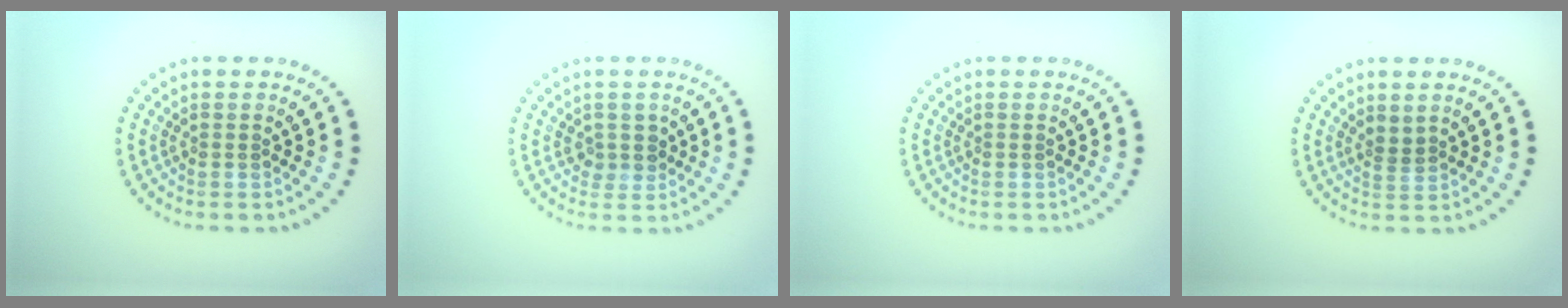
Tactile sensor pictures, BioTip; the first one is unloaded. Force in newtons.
{"total": 1.6, "press": 1.4, "slide": 0.8}
{"total": 0.0}
{"total": 1.3, "press": 1.0, "slide": 0.9}